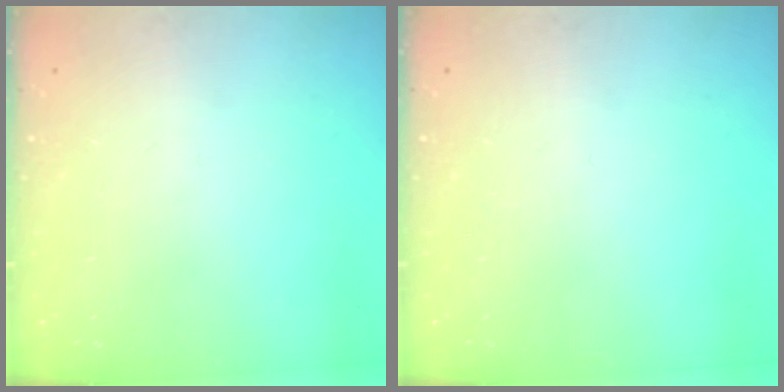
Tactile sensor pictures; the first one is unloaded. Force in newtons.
{"total": 0.0}